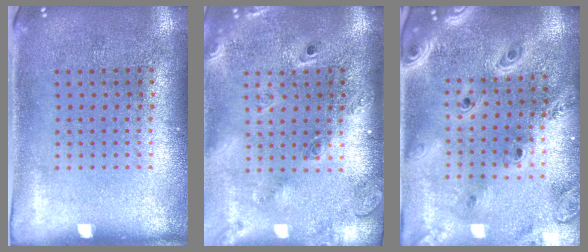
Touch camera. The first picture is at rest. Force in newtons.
{"total": 2.5, "press": 1.8, "slide": 1.6}
{"total": 3.4, "press": 2.7, "slide": 2.0}